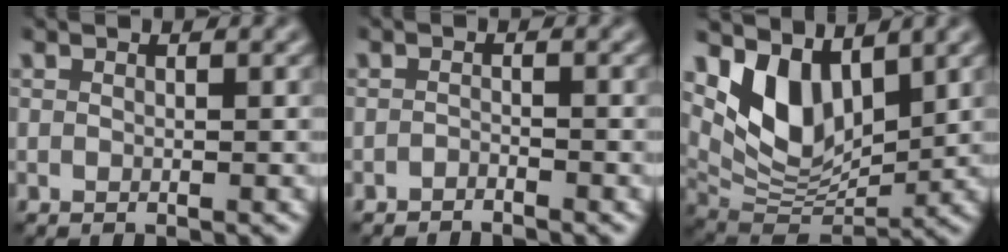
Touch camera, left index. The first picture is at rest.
{"total": 1.6, "force": [-1.6, -0.3, -0.3], "torque": [0.010, 0.002, -0.025]}
{"total": 5.9, "force": [2.7, 3.4, 3.9], "torque": [-0.080, -0.018, 0.057]}